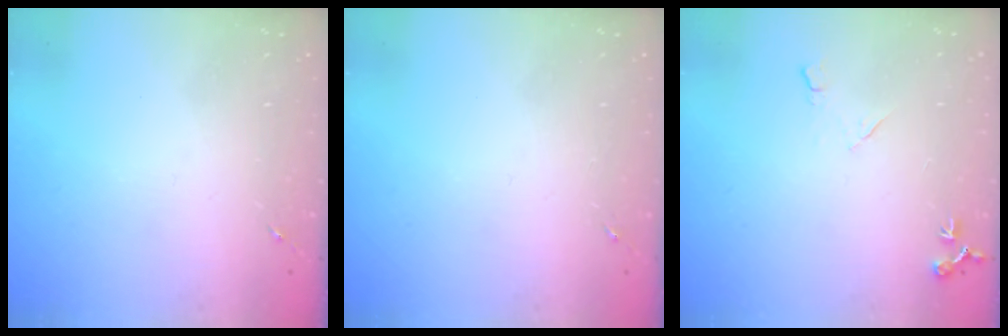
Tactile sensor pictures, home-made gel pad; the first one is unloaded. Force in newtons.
{"total": 0.0}
{"total": 7.0, "press": 7.0, "slide": 0.8}